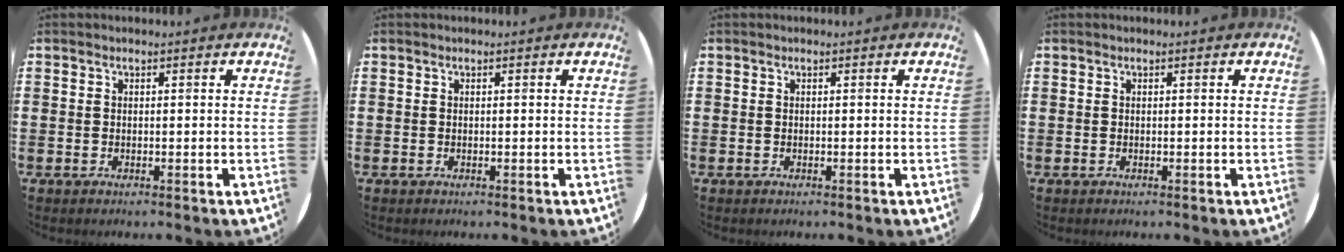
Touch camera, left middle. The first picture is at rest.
{"total": 0.0}
{"total": 0.0}
{"total": 0.0}